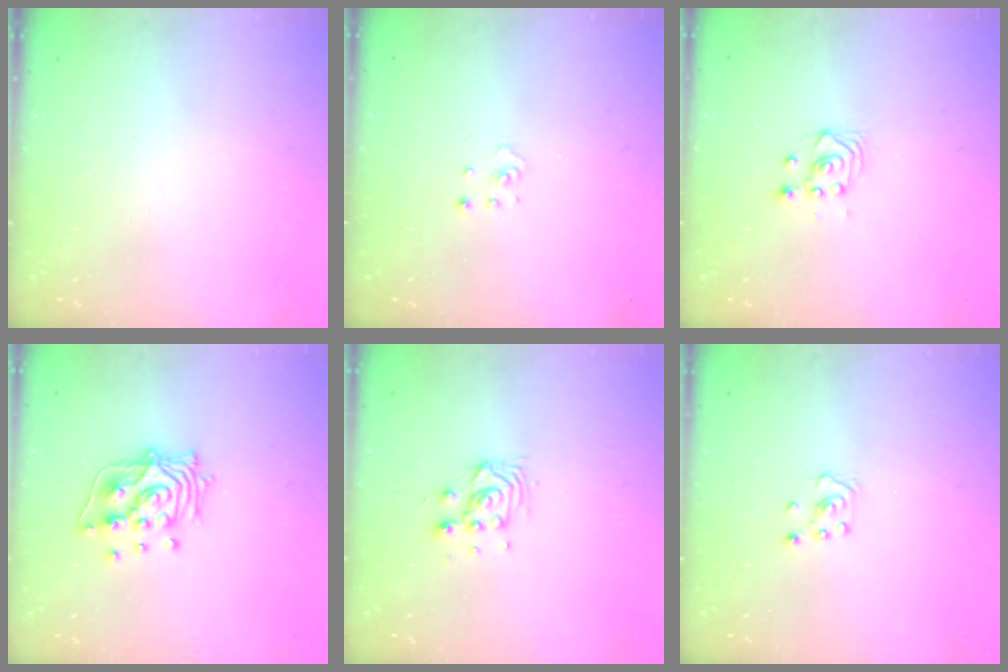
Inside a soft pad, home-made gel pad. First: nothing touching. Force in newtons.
{"total": 1.1, "press": 1.1, "slide": 0.1}
{"total": 3.6, "press": 3.4, "slide": 1.4}
{"total": 12.4, "press": 12.3, "slide": 1.1}
{"total": 4.8, "press": 4.8, "slide": 0.9}
{"total": 2.8, "press": 2.8, "slide": 0.3}